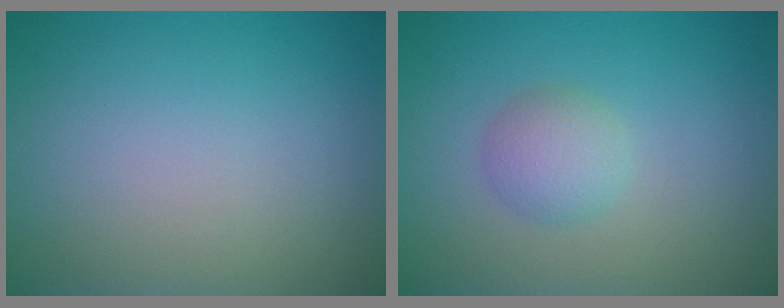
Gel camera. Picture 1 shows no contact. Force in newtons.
{"total": 2.3, "press": 2.3, "slide": 0.1}